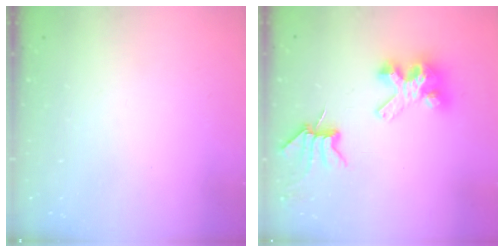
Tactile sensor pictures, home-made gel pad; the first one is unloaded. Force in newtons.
{"total": 8.1, "press": 8.1, "slide": 0.6}